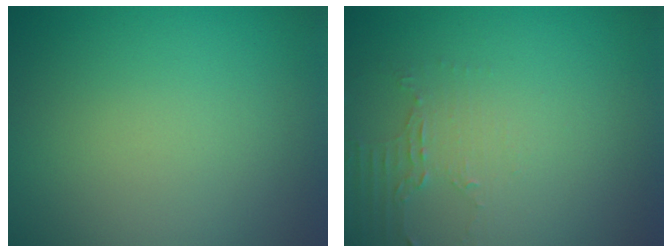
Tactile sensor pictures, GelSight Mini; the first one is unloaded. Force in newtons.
{"total": 2.0, "press": 1.5, "slide": 1.4}